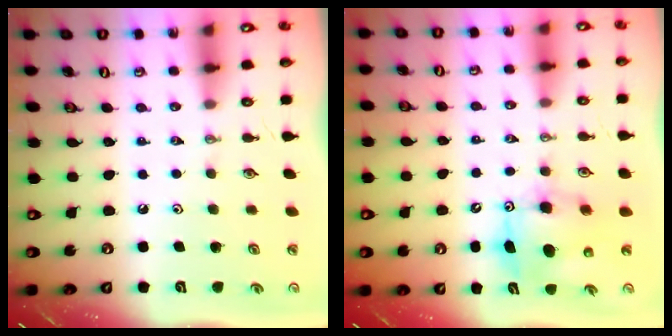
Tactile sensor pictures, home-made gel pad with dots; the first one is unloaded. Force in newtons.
{"total": 8.3, "press": 8.1, "slide": 1.9}